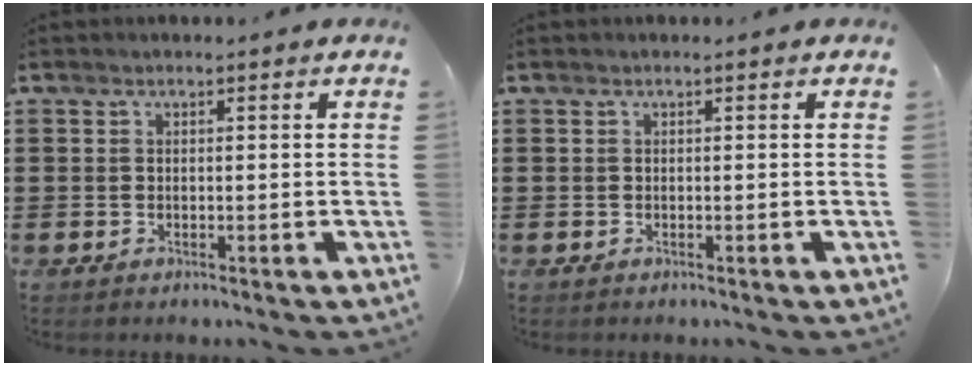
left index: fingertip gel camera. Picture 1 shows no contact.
{"total": 0.0}